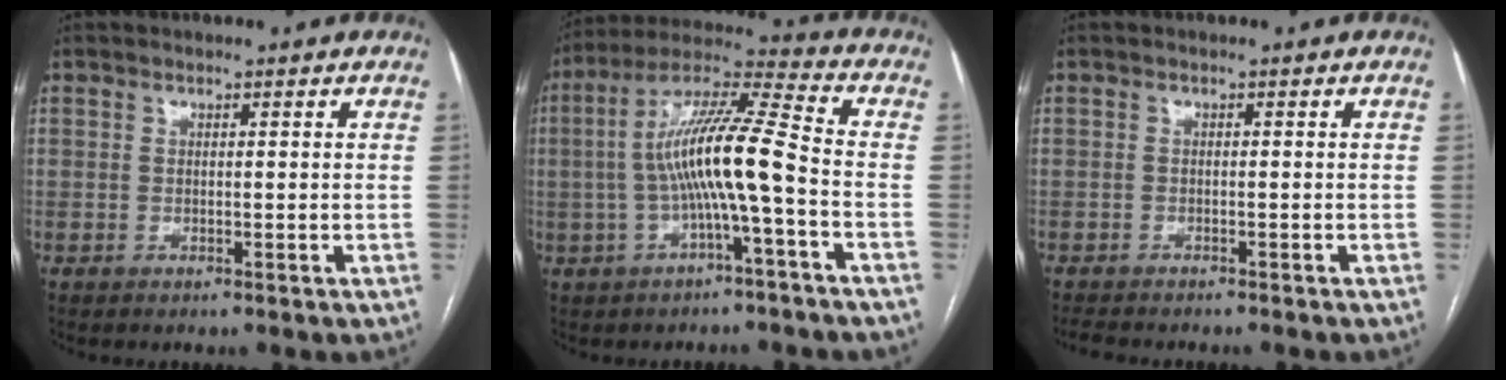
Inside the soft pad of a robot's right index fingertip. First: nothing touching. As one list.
[{"total": 12.6, "force": [-2.0, 0.5, 12.5], "torque": [-0.236, 0.028, -0.039]}, {"total": 4.5, "force": [-4.1, 1.1, 1.6], "torque": [-0.024, -0.010, -0.062]}]